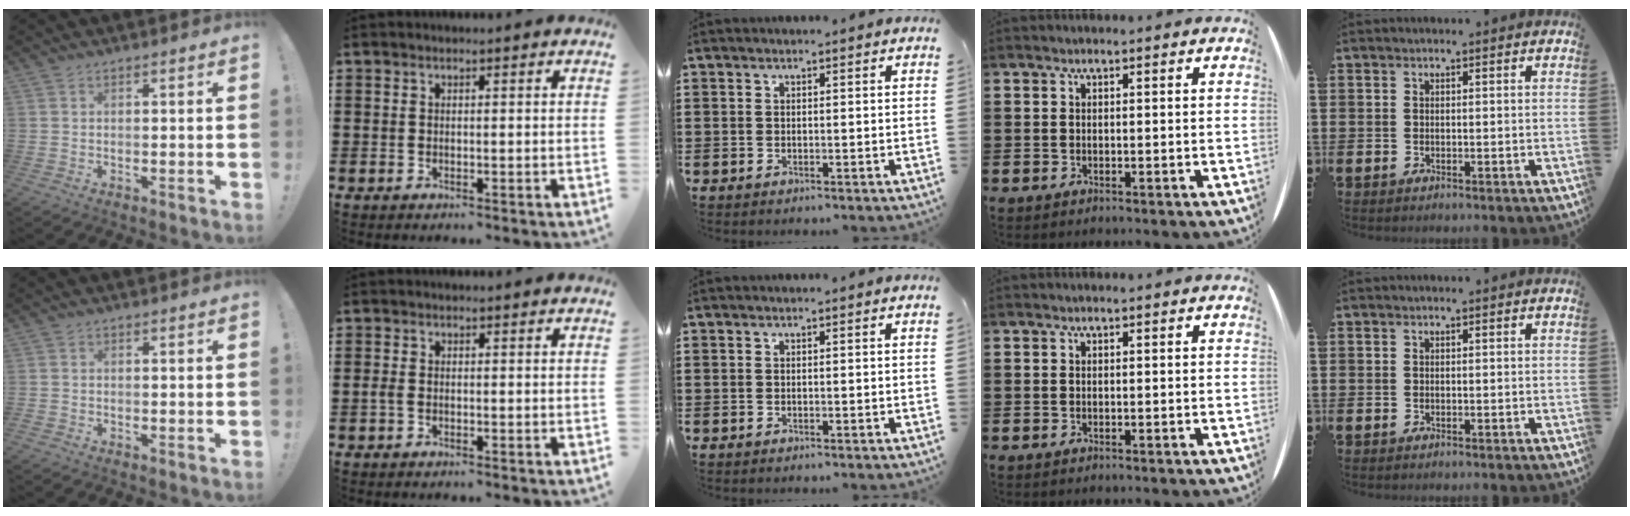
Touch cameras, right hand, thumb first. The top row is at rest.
{"thumb": {"total": 0.7, "force": [-0.6, 0.3, 0.2], "torque": [0.000, 0.001, -0.010]}, "index": {"total": 0.9, "force": [-0.4, 0.4, 0.7], "torque": [-0.023, -0.004, -0.009]}}